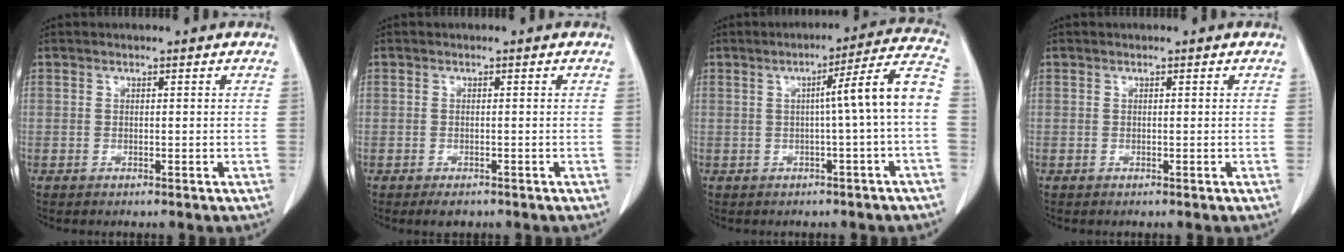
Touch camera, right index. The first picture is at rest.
{"total": 1.7, "force": [-1.2, 1.0, 0.8], "torque": [-0.012, -0.001, -0.011]}
{"total": 9.4, "force": [-0.4, -1.2, 9.3], "torque": [-0.122, 0.022, -0.010]}
{"total": 0.0}